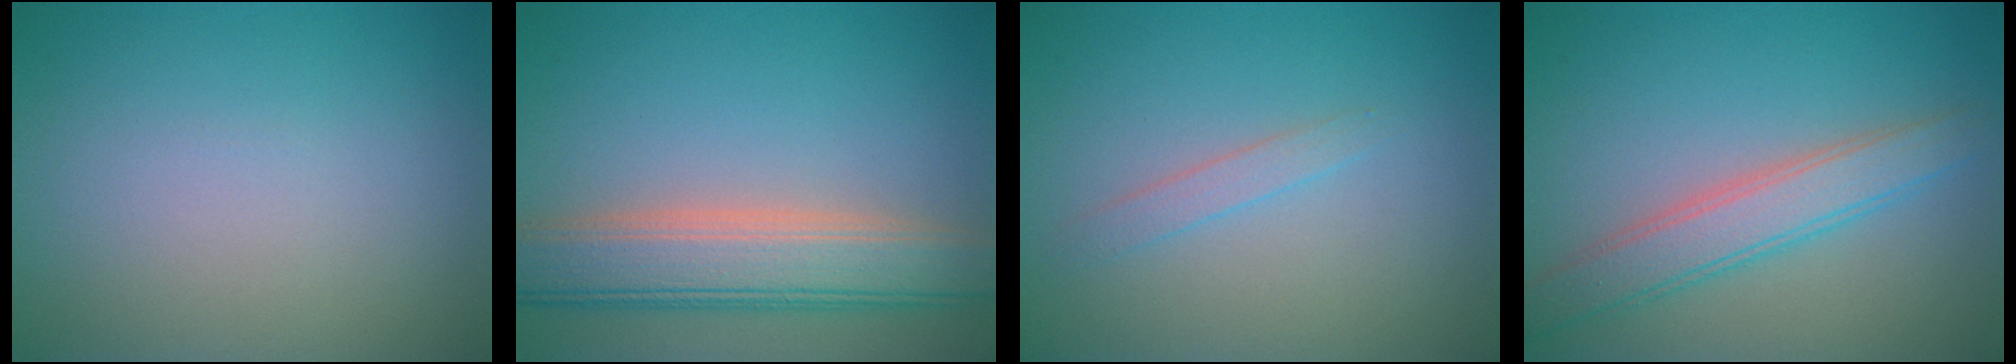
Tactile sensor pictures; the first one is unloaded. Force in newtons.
{"total": 6.9, "press": 6.9, "slide": 0.8}
{"total": 1.2, "press": 1.2, "slide": 0.1}
{"total": 3.9, "press": 3.9, "slide": 0.1}